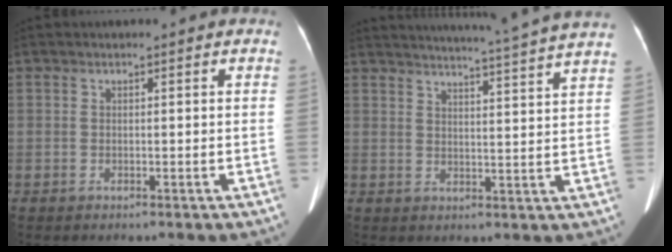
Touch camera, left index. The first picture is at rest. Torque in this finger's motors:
{"motor_torque": [0.53, -1.33, 0.03, 0.08]}